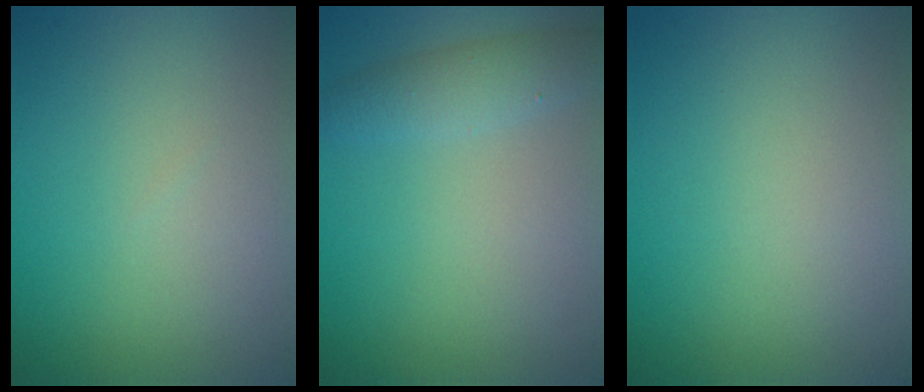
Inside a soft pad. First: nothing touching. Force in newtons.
{"total": 2.7, "press": 2.7, "slide": 0.1}
{"total": 0.0}